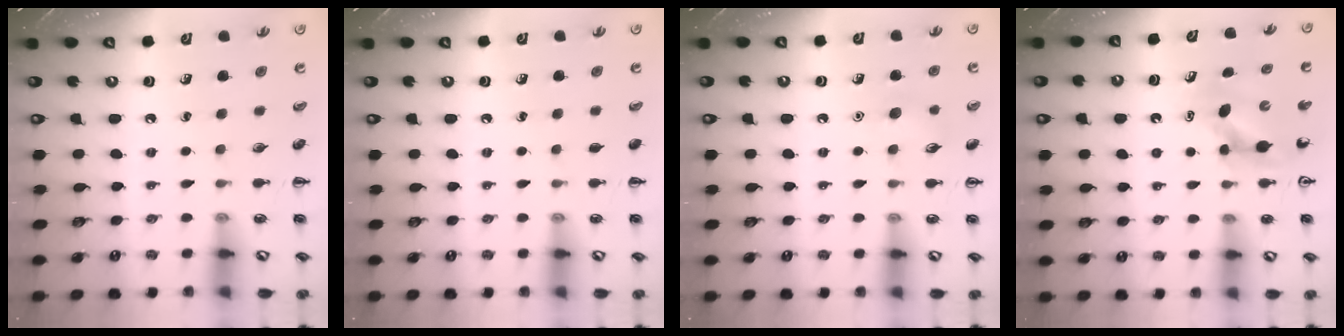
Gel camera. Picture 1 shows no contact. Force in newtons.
{"total": 0.0}
{"total": 6.4, "press": 6.2, "slide": 1.7}
{"total": 4.6, "press": 4.6, "slide": 0.4}